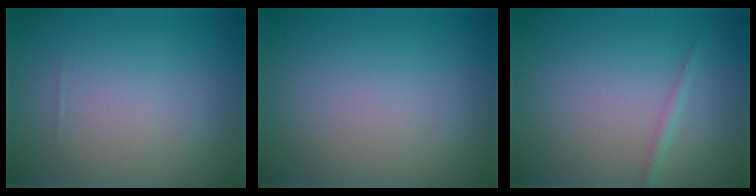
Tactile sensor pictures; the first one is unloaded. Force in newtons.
{"total": 0.0}
{"total": 0.9, "press": 0.9, "slide": 0.1}